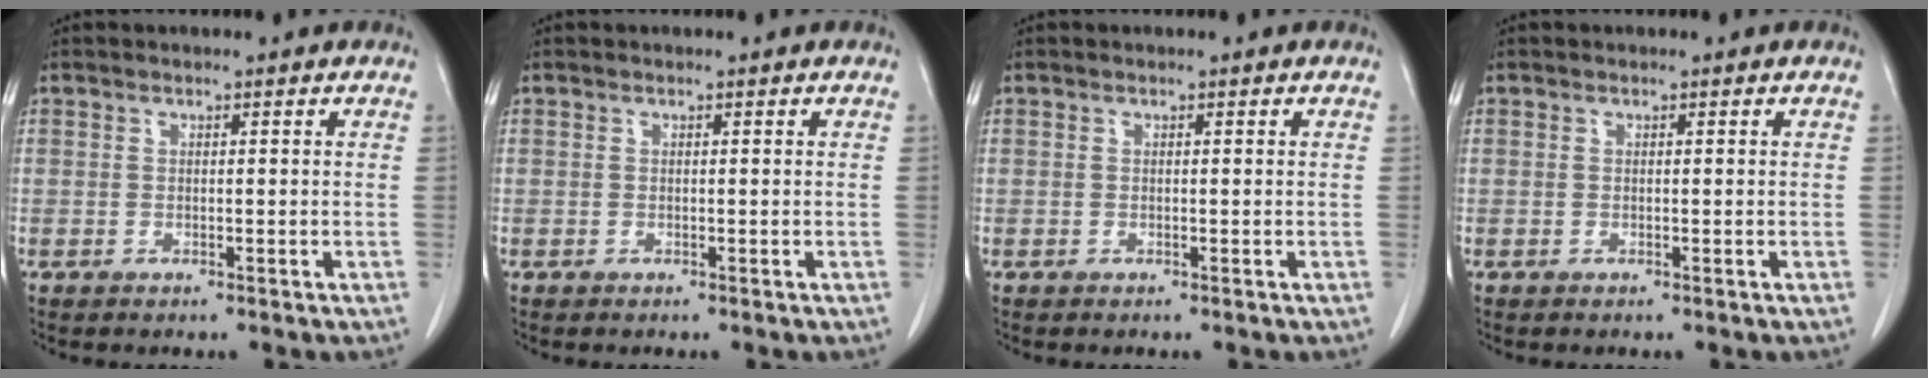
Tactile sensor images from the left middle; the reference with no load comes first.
{"total": 0.0}
{"total": 0.0}
{"total": 0.0}